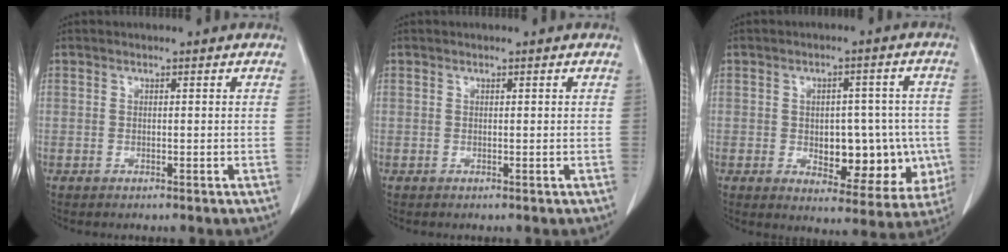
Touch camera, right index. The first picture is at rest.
{"total": 0.0}
{"total": 12.0, "force": [-2.1, 6.7, 9.8], "torque": [-0.109, 0.017, -0.009]}